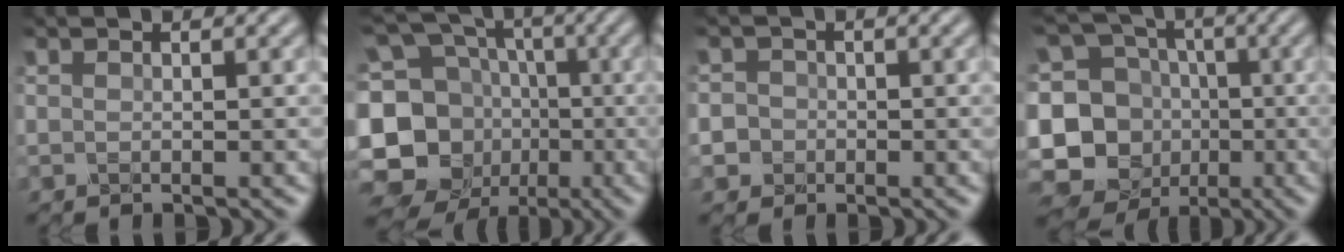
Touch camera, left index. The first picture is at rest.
{"total": 14.6, "force": [-3.8, 12.7, 6.1], "torque": [-0.165, 0.001, -0.078]}
{"total": 3.8, "force": [-0.8, 3.6, 1.0], "torque": [0.006, 0.013, -0.043]}
{"total": 14.9, "force": [-2.9, 14.0, 4.2], "torque": [-0.139, 0.013, -0.058]}